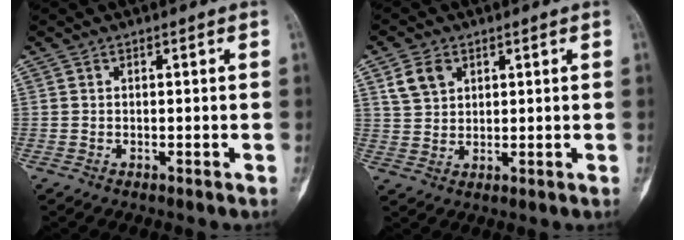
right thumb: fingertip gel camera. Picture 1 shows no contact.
{"total": 5.4, "force": [2.5, 3.9, 2.8], "torque": [-0.040, -0.006, 0.053]}